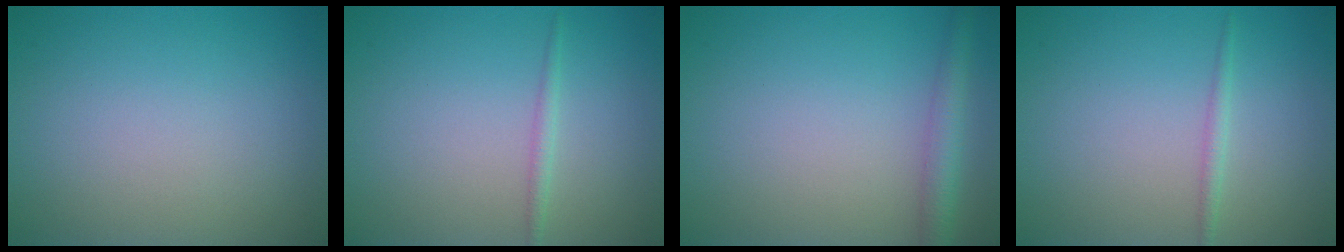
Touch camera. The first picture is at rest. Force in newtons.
{"total": 1.0, "press": 1.0, "slide": 0.1}
{"total": 2.6, "press": 2.6, "slide": 0.1}
{"total": 1.0, "press": 1.0, "slide": 0.1}